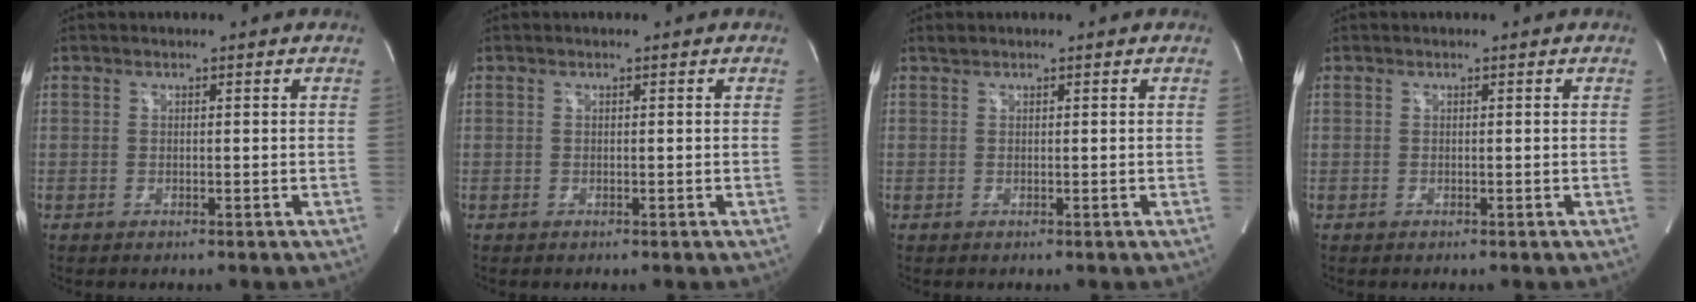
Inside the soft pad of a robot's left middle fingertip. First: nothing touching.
{"total": 0.0}
{"total": 0.5, "force": [0.5, 0.1, 0.1], "torque": [-0.011, 0.006, 0.013]}
{"total": 0.0}